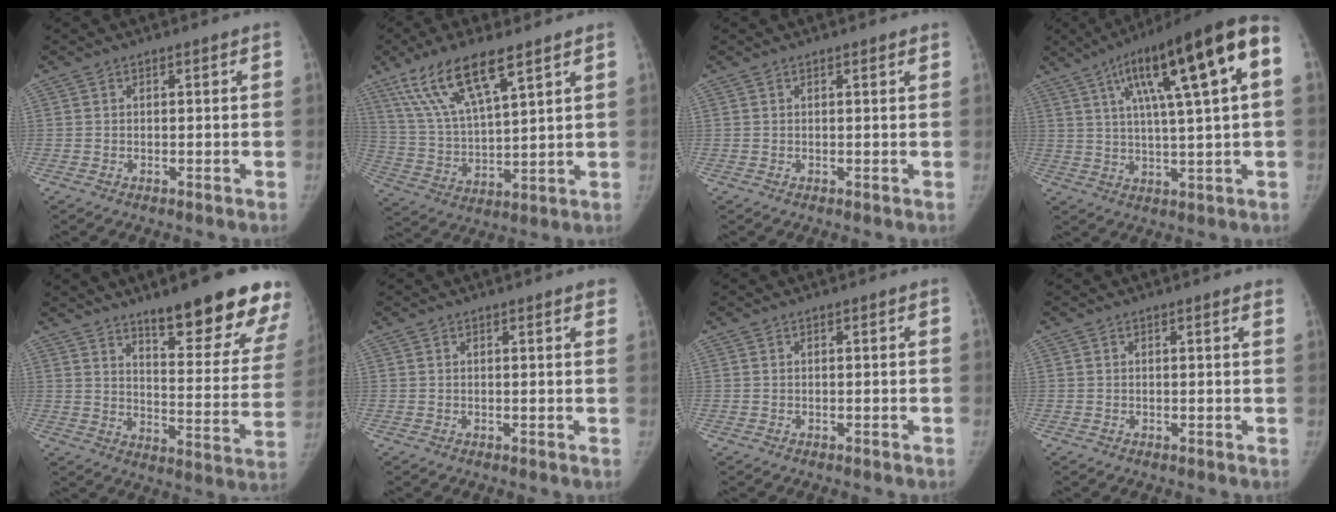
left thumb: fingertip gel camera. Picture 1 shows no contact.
{"total": 15.0, "force": [9.1, 4.2, 11.2], "torque": [-0.211, -0.027, 0.183]}
{"total": 0.8, "force": [0.6, 0.2, 0.6], "torque": [-0.007, 0.000, 0.006]}
{"total": 20.8, "force": [6.8, 3.7, 19.3], "torque": [-0.301, 0.017, 0.101]}
{"total": 21.9, "force": [15.0, 5.2, 15.1], "torque": [-0.160, -0.090, 0.206]}
{"total": 2.6, "force": [1.9, 0.4, 1.6], "torque": [-0.011, -0.001, 0.014]}
{"total": 0.0}
{"total": 1.5, "force": [1.1, 0.2, 0.9], "torque": [-0.008, 0.001, 0.008]}